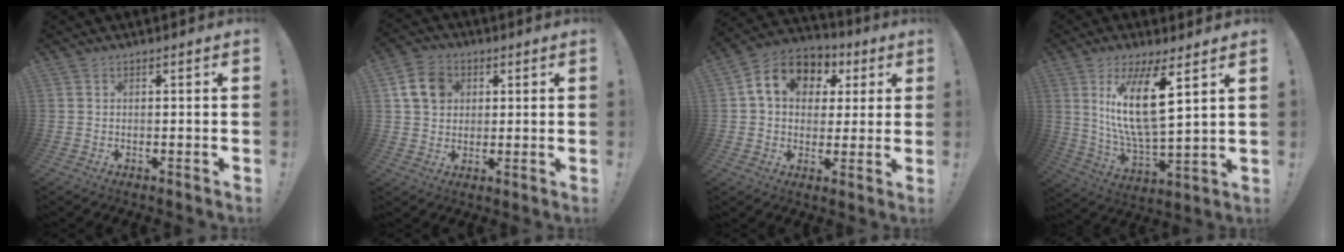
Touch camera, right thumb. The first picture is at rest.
{"total": 9.8, "force": [3.3, 7.9, 4.7], "torque": [-0.083, 0.007, 0.070]}
{"total": 13.3, "force": [4.4, 10.5, 6.9], "torque": [-0.102, -0.006, 0.086]}
{"total": 16.5, "force": [6.8, 4.5, 14.4], "torque": [-0.278, -0.037, 0.103]}